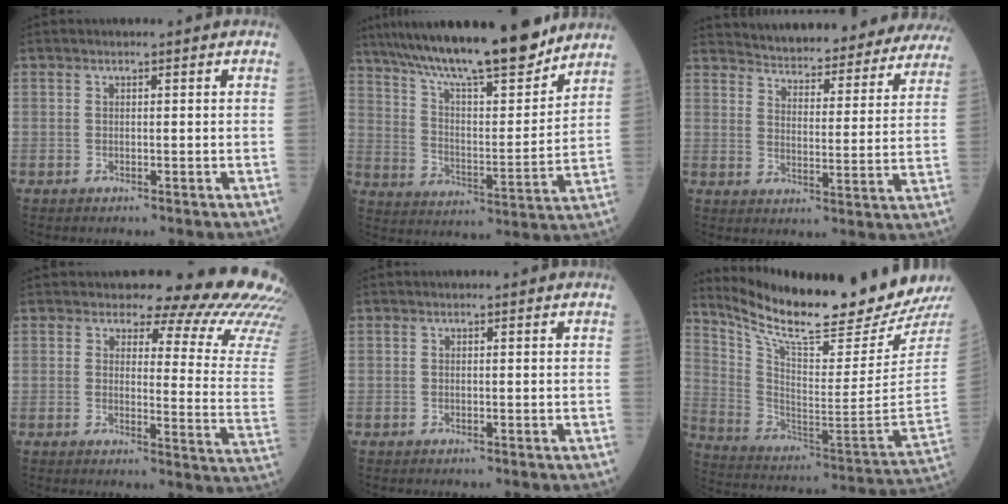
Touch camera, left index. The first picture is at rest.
{"total": 21.4, "force": [17.8, 2.8, 11.4], "torque": [-0.198, 0.006, 0.288]}
{"total": 28.6, "force": [27.0, 5.6, 7.9], "torque": [-0.113, -0.059, 0.325]}
{"total": 17.9, "force": [17.1, 2.5, 4.8], "torque": [-0.036, -0.132, 0.158]}
{"total": 0.0}
{"total": 22.5, "force": [20.0, -0.5, 10.2], "torque": [-0.187, -0.096, 0.313]}